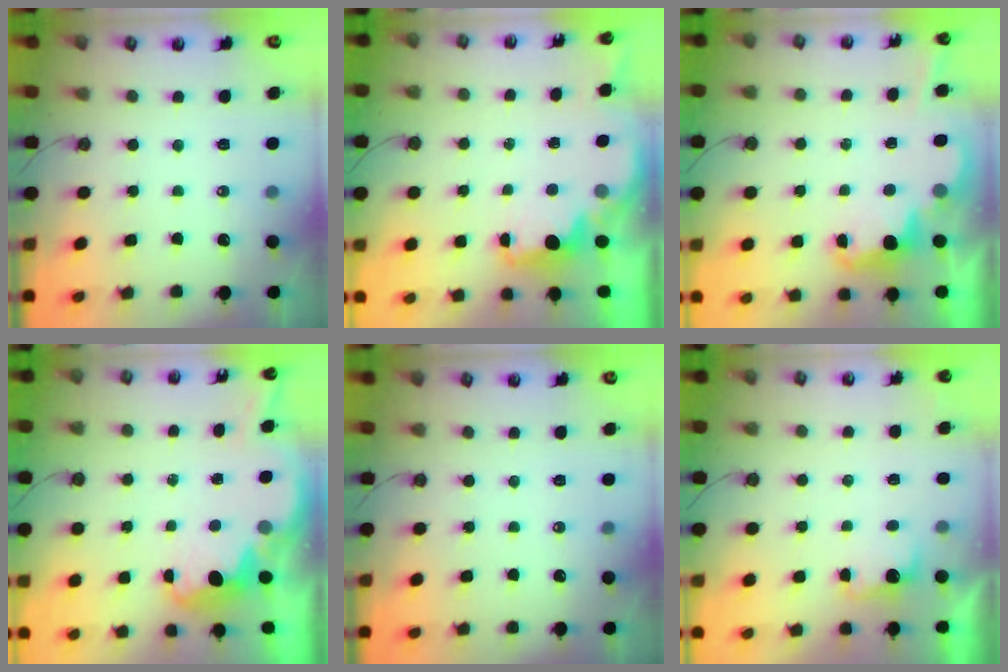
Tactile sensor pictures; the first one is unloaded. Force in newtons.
{"total": 2.3, "press": 2.2, "slide": 0.8}
{"total": 2.6, "press": 2.5, "slide": 0.6}
{"total": 4.2, "press": 4.1, "slide": 0.5}
{"total": 0.0}
{"total": 2.8, "press": 2.6, "slide": 0.9}